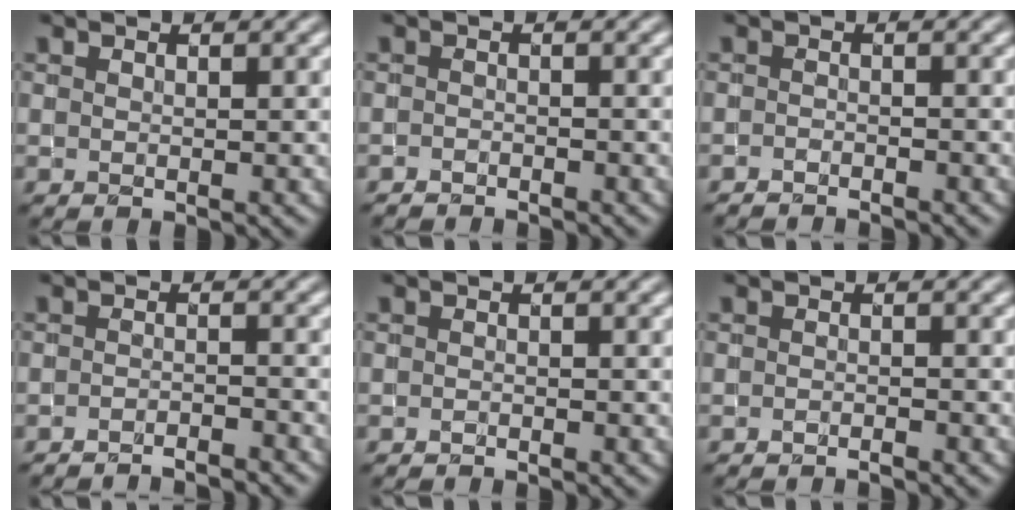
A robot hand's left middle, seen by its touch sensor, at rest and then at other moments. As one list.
[{"total": 1.7, "force": [-1.7, 0.2, 0.2], "torque": [-0.001, -0.007, -0.030]}, {"total": 2.0, "force": [-2.0, 0.2, 0.3], "torque": [-0.002, -0.008, -0.033]}, {"total": 3.1, "force": [-3.0, 0.2, 1.0], "torque": [-0.008, 0.003, -0.043]}, {"total": 0.7, "force": [-0.7, 0.0, 0.1], "torque": [-0.001, -0.002, -0.013]}, {"total": 1.1, "force": [-1.0, 0.0, 0.3], "torque": [-0.004, -0.002, -0.020]}]